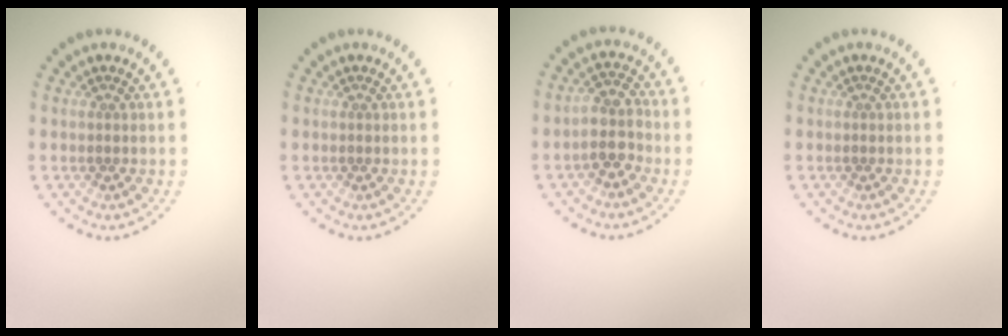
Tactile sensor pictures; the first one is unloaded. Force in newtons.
{"total": 0.0}
{"total": 2.9, "press": 2.6, "slide": 1.3}
{"total": 0.0}